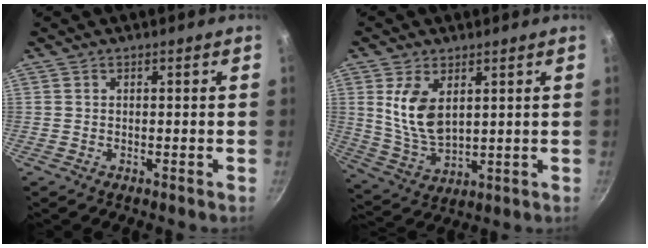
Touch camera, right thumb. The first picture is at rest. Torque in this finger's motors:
{"motor_torque": [1.34, 1.36, 1.33, 0.42, 0.32]}